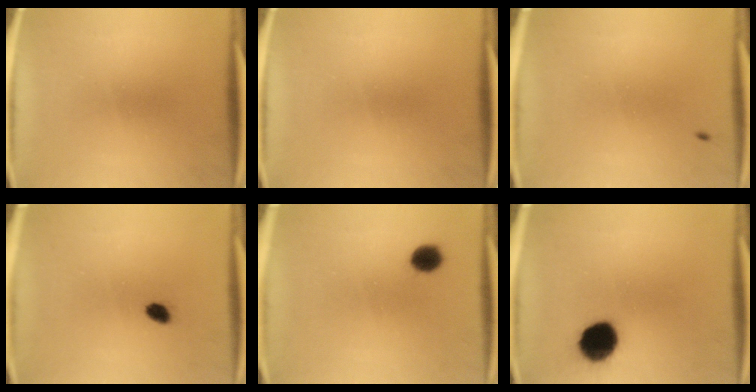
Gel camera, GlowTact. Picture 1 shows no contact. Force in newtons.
{"total": 0.0}
{"total": 0.8}
{"total": 2.0}
{"total": 4.5}
{"total": 11.1}